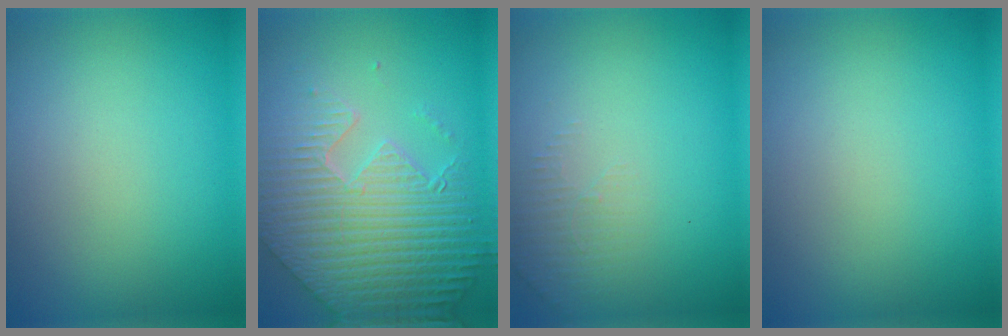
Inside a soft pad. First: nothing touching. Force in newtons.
{"total": 9.0, "press": 6.5, "slide": 6.3}
{"total": 1.5, "press": 1.5, "slide": 0.4}
{"total": 0.0}